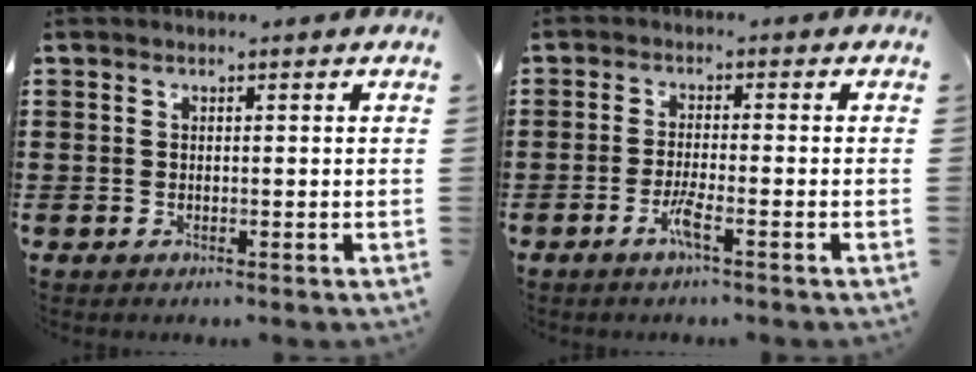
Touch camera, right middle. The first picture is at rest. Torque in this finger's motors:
{"motor_torque": [0.90, -0.09, 0.08, 0.05]}